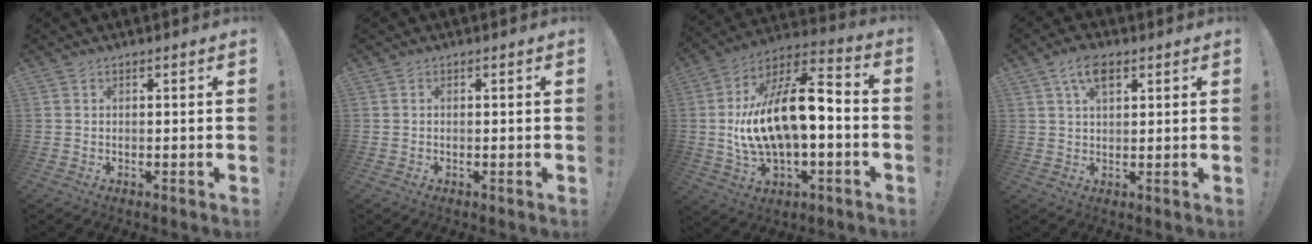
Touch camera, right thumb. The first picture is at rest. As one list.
[{"total": 0.0}, {"total": 19.2, "force": [0.3, 8.8, 17.0], "torque": [-0.289, -0.004, 0.011]}, {"total": 6.7, "force": [3.1, 3.5, 4.7], "torque": [-0.077, -0.003, 0.054]}]